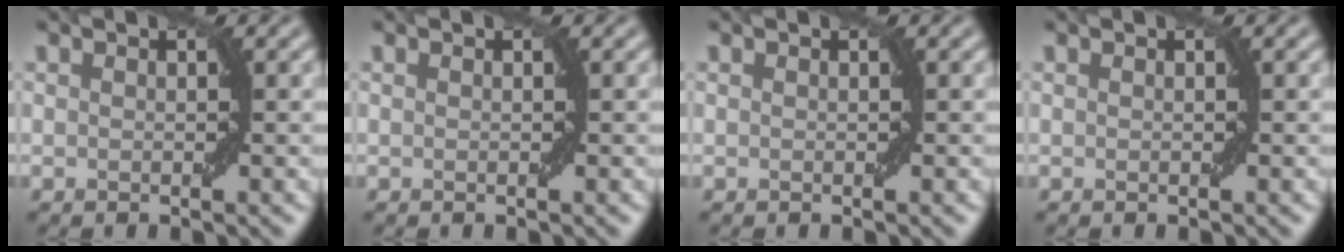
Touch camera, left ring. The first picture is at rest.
{"total": 0.0}
{"total": 0.0}
{"total": 0.0}